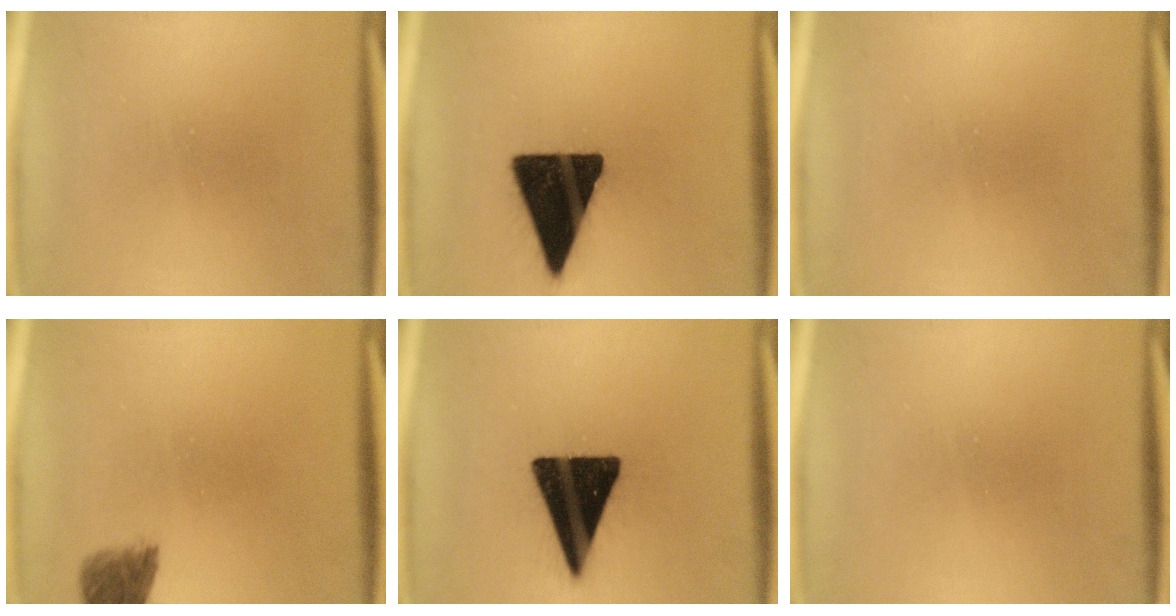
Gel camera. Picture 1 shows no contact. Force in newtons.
{"total": 18.1}
{"total": 0.0}
{"total": 4.1}
{"total": 18.8}
{"total": 0.0}